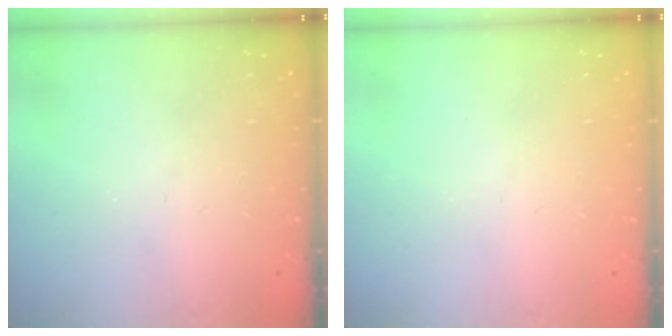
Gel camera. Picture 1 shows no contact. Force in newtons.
{"total": 0.0}